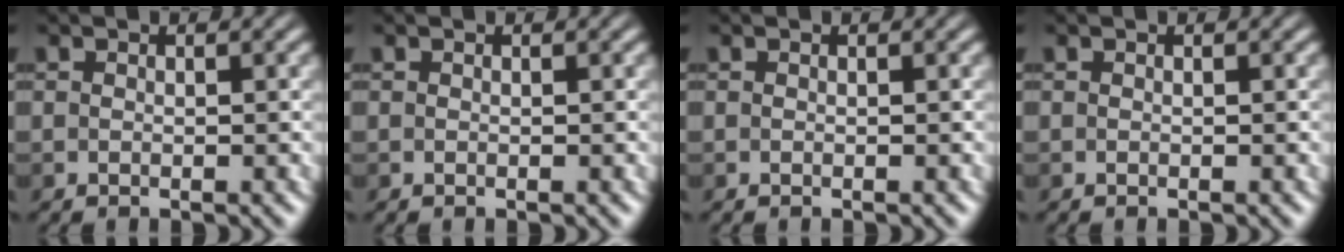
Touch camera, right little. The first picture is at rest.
{"total": 0.0}
{"total": 0.0}
{"total": 0.0}